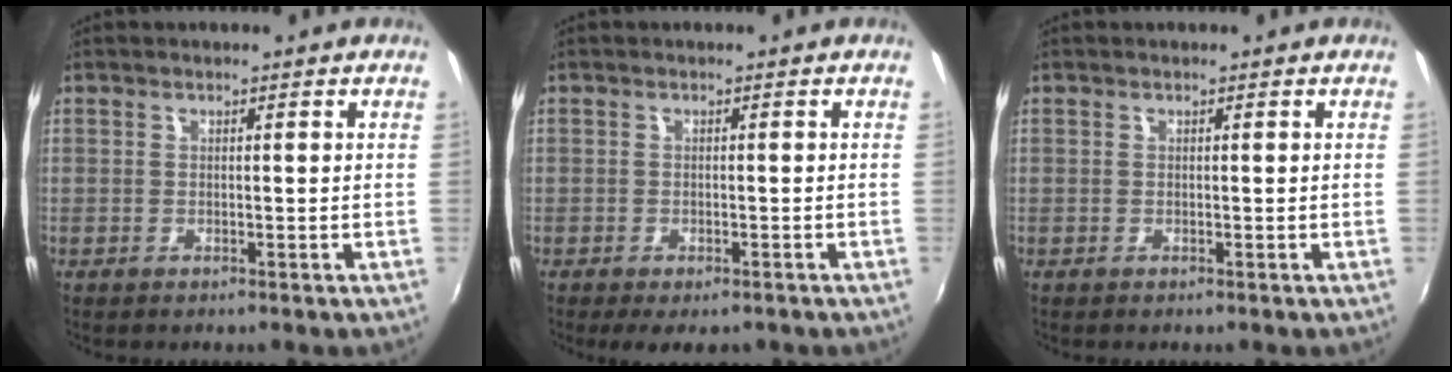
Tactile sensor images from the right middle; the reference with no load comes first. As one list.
[{"total": 4.0, "force": [-2.9, 1.6, 2.3], "torque": [-0.052, -0.018, -0.043]}, {"total": 0.0}]